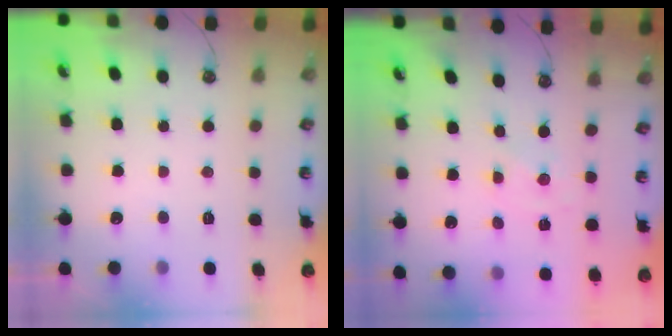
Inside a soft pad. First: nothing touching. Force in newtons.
{"total": 0.0}